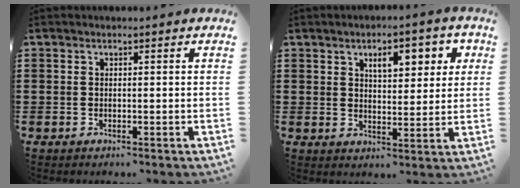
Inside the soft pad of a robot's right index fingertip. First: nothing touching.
{"total": 6.1, "force": [2.7, 2.7, 4.7], "torque": [-0.070, 0.000, 0.037]}